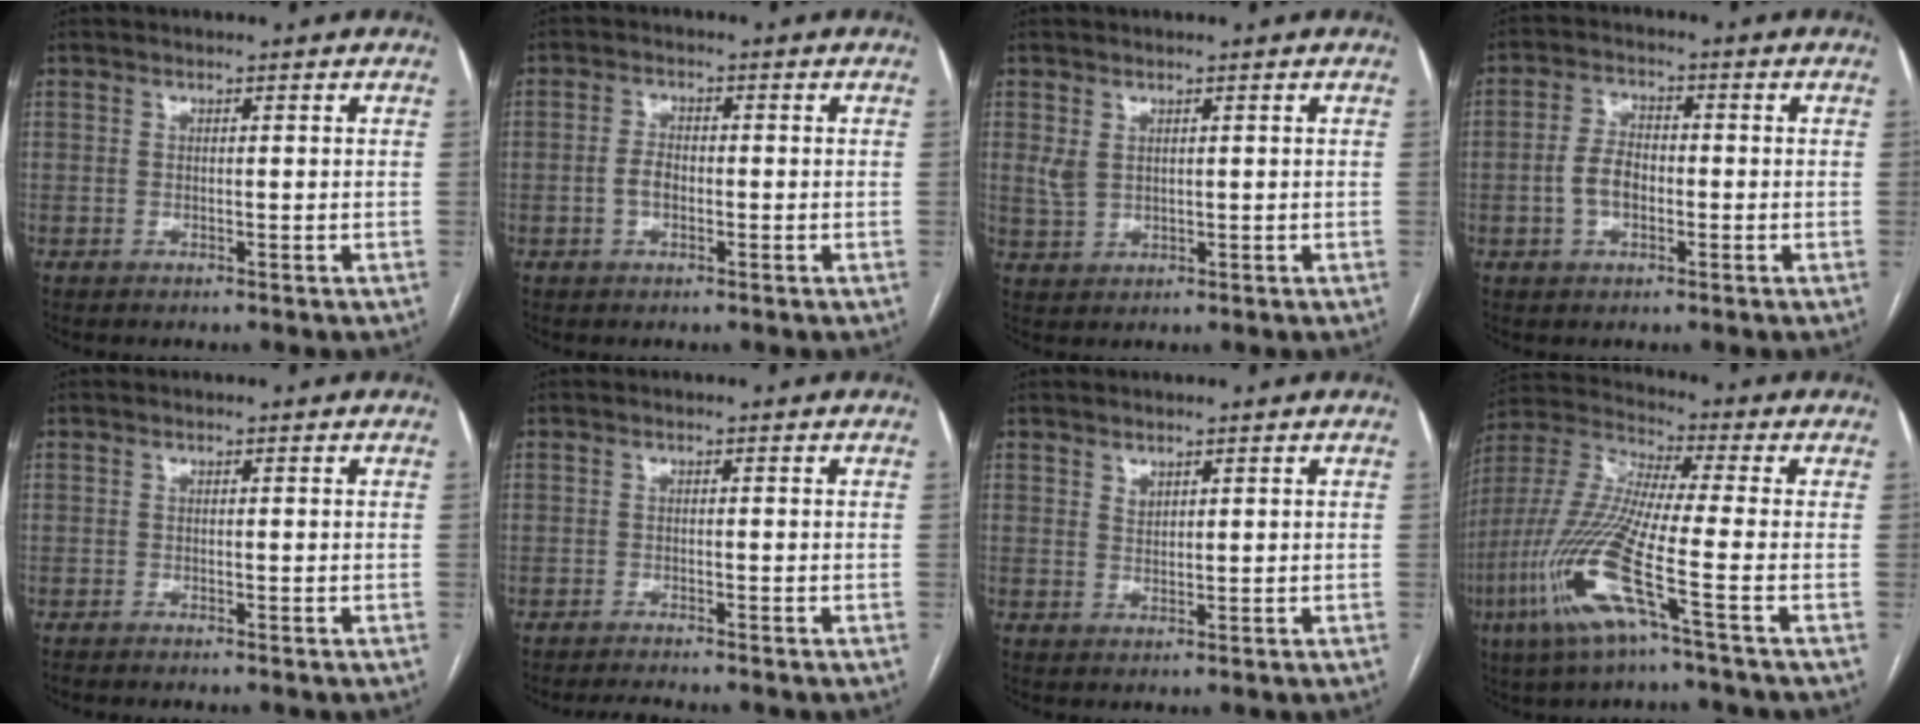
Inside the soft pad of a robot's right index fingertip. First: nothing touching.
{"total": 2.8, "force": [-0.7, 1.6, 2.2], "torque": [-0.048, 0.006, -0.013]}
{"total": 2.4, "force": [0.9, 1.6, 1.6], "torque": [-0.042, 0.007, 0.028]}
{"total": 5.1, "force": [-1.1, 3.0, 3.9], "torque": [-0.085, 0.013, -0.022]}
{"total": 0.6, "force": [-0.6, -0.1, 0.2], "torque": [-0.005, -0.002, -0.011]}
{"total": 1.8, "force": [-1.8, -0.3, 0.3], "torque": [-0.009, -0.009, -0.029]}
{"total": 1.2, "force": [0.9, 0.6, 0.5], "torque": [-0.007, -0.002, 0.019]}
{"total": 15.1, "force": [-6.0, 0.1, 13.8], "torque": [-0.305, -0.019, -0.127]}